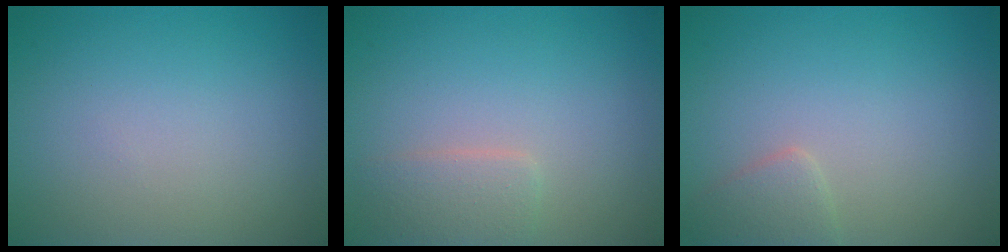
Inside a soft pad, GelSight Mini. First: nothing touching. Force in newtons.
{"total": 2.0, "press": 2.0, "slide": 0.1}
{"total": 1.7, "press": 1.7, "slide": 0.1}